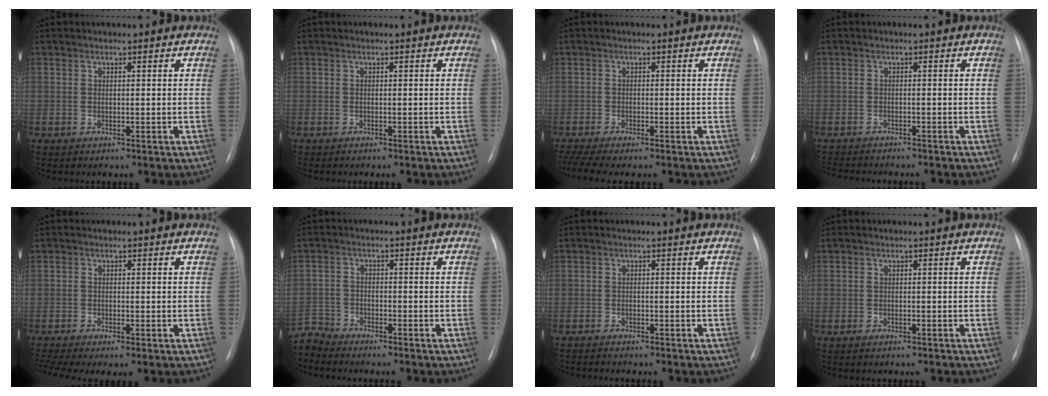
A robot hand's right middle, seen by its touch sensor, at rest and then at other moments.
{"total": 1.0, "force": [-0.9, 0.2, 0.5], "torque": [-0.009, -0.004, -0.009]}
{"total": 6.0, "force": [-5.0, 0.6, 3.3], "torque": [-0.063, -0.009, -0.082]}
{"total": 7.7, "force": [-7.1, 1.3, 2.6], "torque": [-0.038, -0.007, -0.101]}
{"total": 4.8, "force": [-2.8, 1.2, 3.7], "torque": [-0.078, -0.010, -0.053]}
{"total": 3.8, "force": [-3.7, 0.0, -0.9], "torque": [0.018, -0.011, -0.073]}
{"total": 1.0, "force": [-1.0, -0.1, -0.1], "torque": [-0.002, -0.005, -0.017]}
{"total": 0.6, "force": [-0.5, 0.3, 0.1], "torque": [-0.011, -0.002, -0.007]}